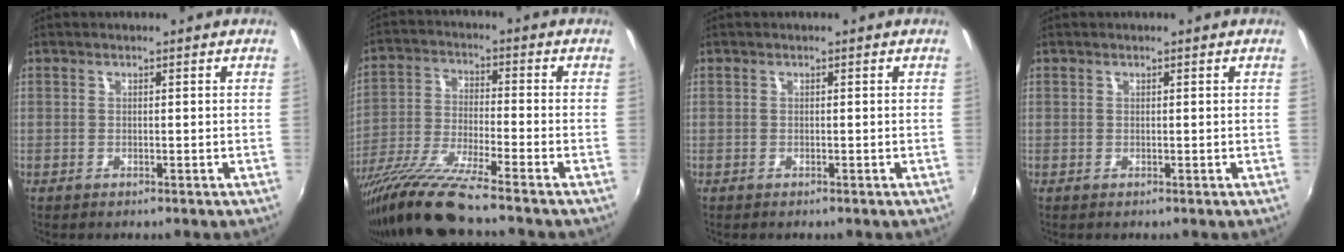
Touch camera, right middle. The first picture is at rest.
{"total": 13.7, "force": [-11.3, -0.9, 7.7], "torque": [-0.156, -0.033, -0.214]}
{"total": 0.0}
{"total": 0.0}